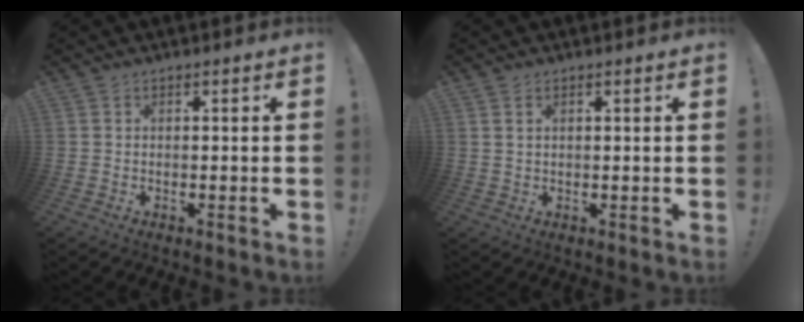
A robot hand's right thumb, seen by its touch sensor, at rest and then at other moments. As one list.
[{"total": 1.5, "force": [0.8, 0.7, 1.1], "torque": [-0.030, 0.005, 0.017]}]